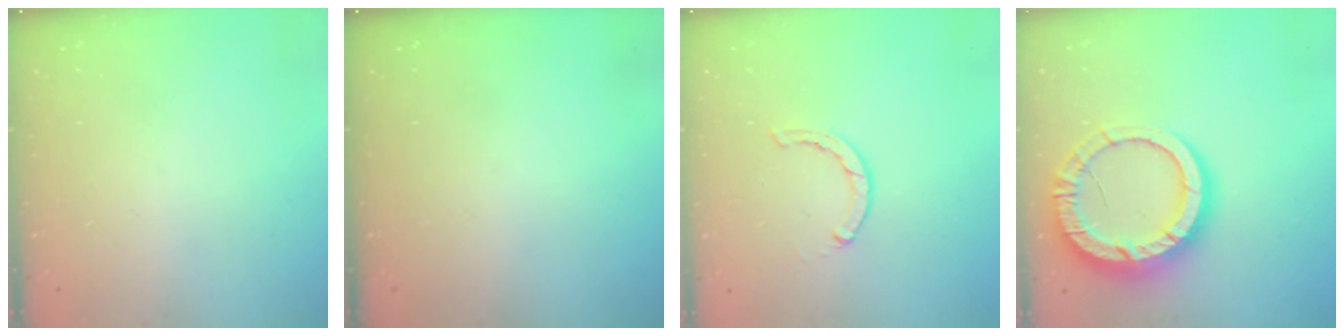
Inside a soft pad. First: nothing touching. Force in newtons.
{"total": 0.0}
{"total": 1.5, "press": 1.5, "slide": 0.2}
{"total": 16.6, "press": 16.6, "slide": 1.6}